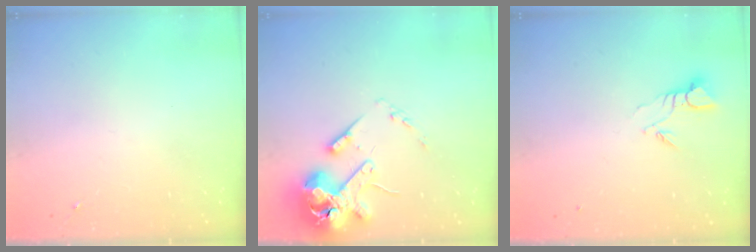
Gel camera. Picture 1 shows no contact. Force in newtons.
{"total": 15.9, "press": 15.7, "slide": 2.5}
{"total": 3.7, "press": 3.7, "slide": 0.2}